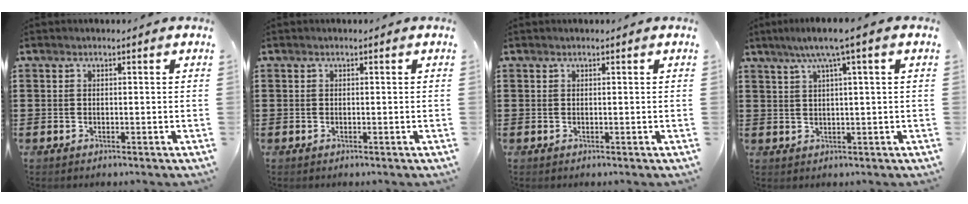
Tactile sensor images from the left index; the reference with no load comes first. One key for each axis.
{"total": 0.0}
{"total": 0.0}
{"total": 4.5, "fx": 1.9, "fy": -0.4, "fz": 4.1, "tx": -0.083, "ty": 0.000, "tz": 0.028}